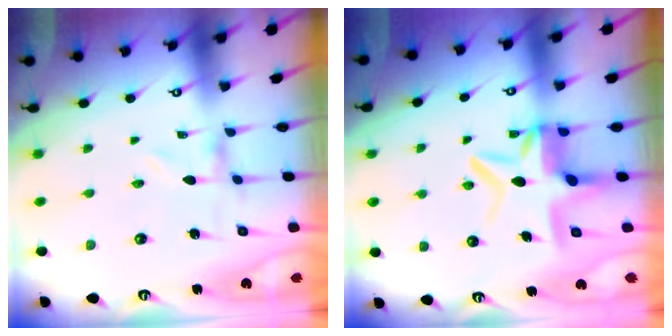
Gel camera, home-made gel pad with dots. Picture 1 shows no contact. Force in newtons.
{"total": 9.0, "press": 8.7, "slide": 2.5}